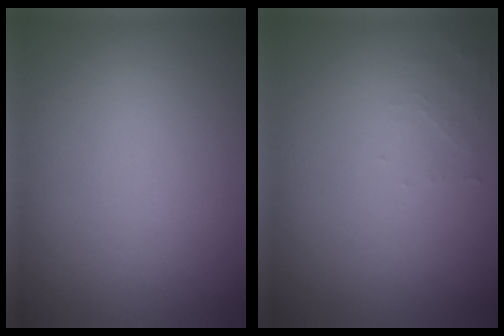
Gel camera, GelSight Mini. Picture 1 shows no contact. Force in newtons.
{"total": 1.0, "press": 1.0, "slide": 0.2}